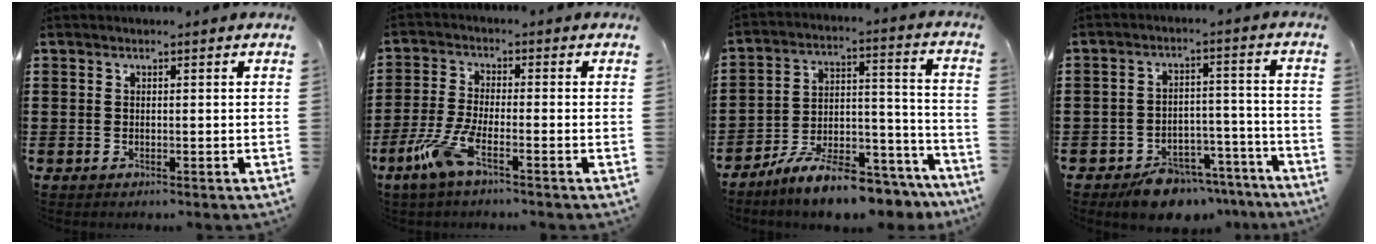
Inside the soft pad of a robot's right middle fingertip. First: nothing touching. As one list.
[{"total": 6.8, "force": [-3.8, 1.5, 5.5], "torque": [-0.135, -0.018, -0.073]}, {"total": 10.0, "force": [-8.8, 1.3, 4.5], "torque": [-0.075, 0.022, -0.166]}, {"total": 7.2, "force": [-6.4, 2.6, 2.2], "torque": [-0.023, 0.032, -0.114]}]